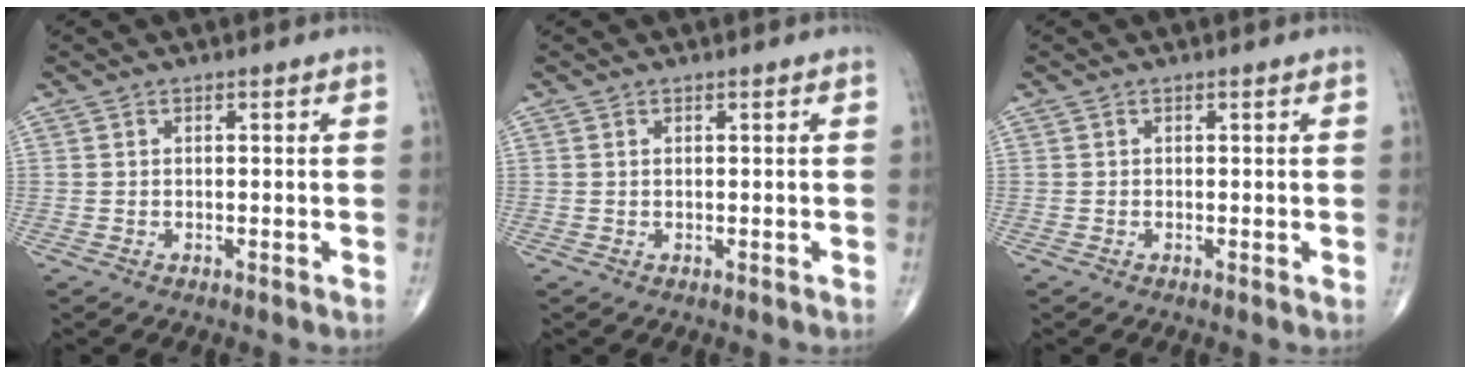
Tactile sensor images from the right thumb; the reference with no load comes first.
{"total": 0.0}
{"total": 0.0}